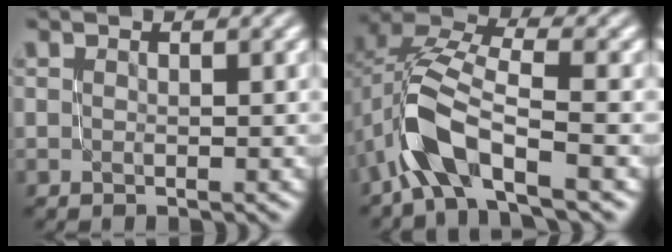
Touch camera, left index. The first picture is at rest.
{"total": 7.3, "force": [-3.1, 3.1, 5.8], "torque": [-0.124, 0.014, -0.072]}